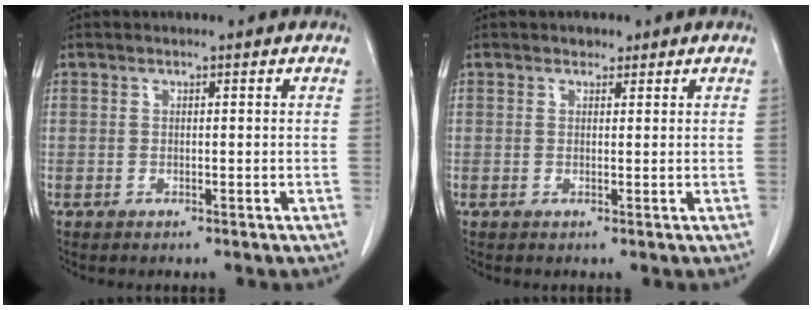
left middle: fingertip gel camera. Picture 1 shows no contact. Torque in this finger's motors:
{"motor_torque": [0.24, -0.19, -0.02, 0.01]}